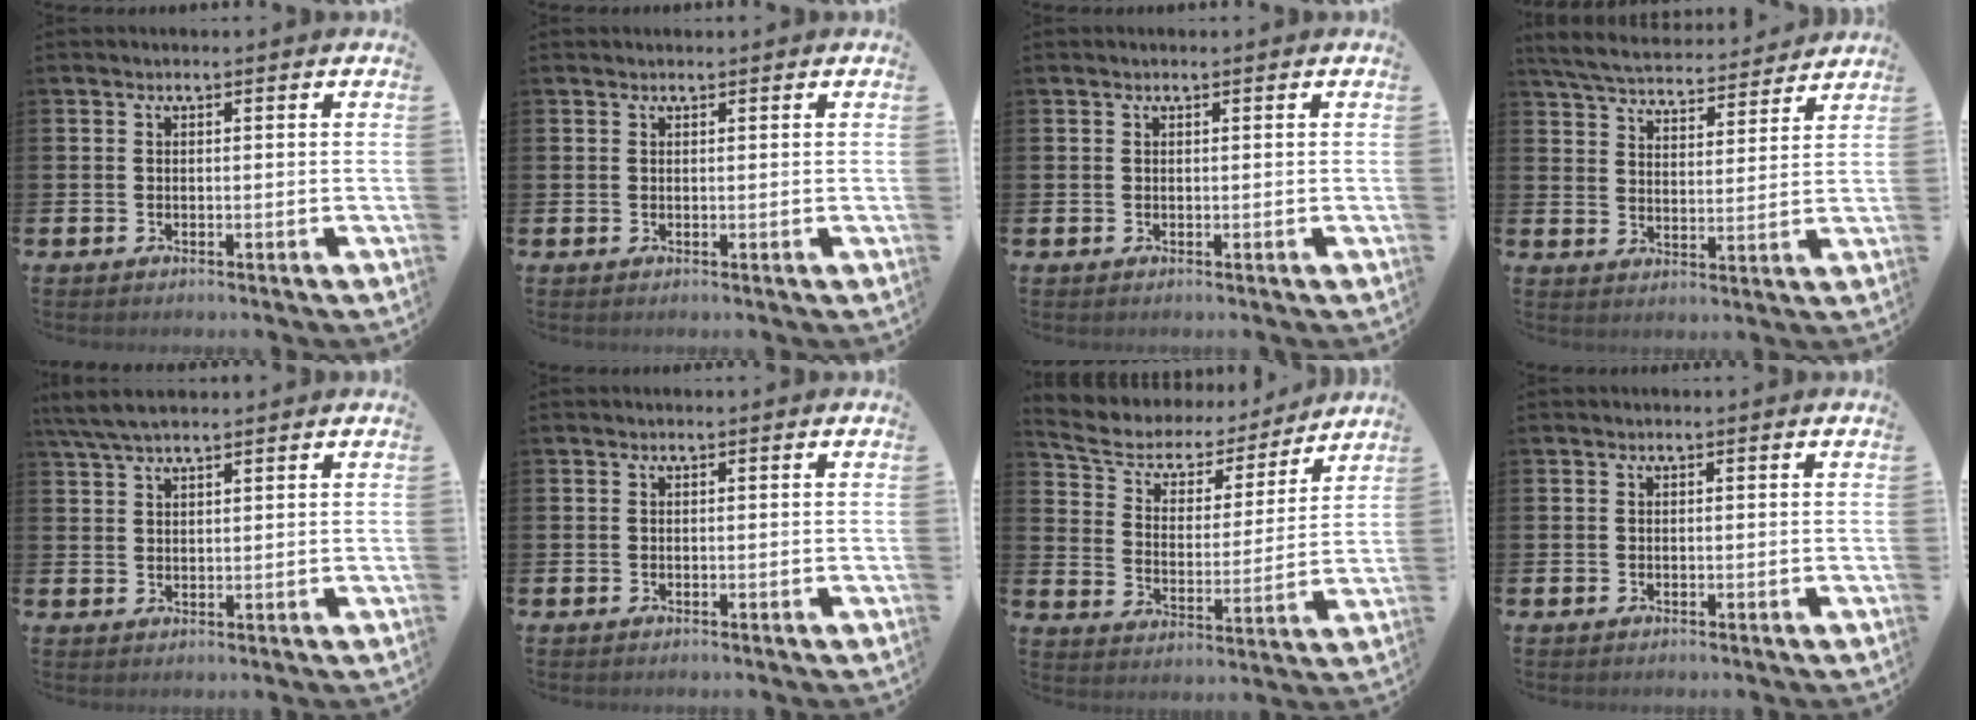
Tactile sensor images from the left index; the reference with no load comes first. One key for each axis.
{"total": 0.5, "fx": 0.5, "fy": 0.0, "fz": 0.1, "tx": 0.008, "ty": -0.002, "tz": 0.008}
{"total": 0.0}
{"total": 5.9, "fx": 5.7, "fy": 1.0, "fz": 1.0, "tx": -0.051, "ty": -0.039, "tz": 0.101}
{"total": 4.5, "fx": 3.9, "fy": 0.9, "fz": 2.1, "tx": -0.057, "ty": -0.002, "tz": 0.073}
{"total": 0.0}
{"total": 5.7, "fx": 4.8, "fy": 2.8, "fz": 1.1, "tx": -0.060, "ty": -0.034, "tz": 0.077}
{"total": 0.0}